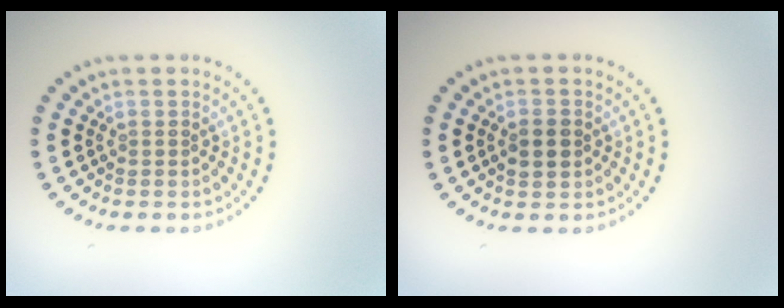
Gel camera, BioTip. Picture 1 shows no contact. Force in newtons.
{"total": 2.5, "press": 2.5, "slide": 0.2}